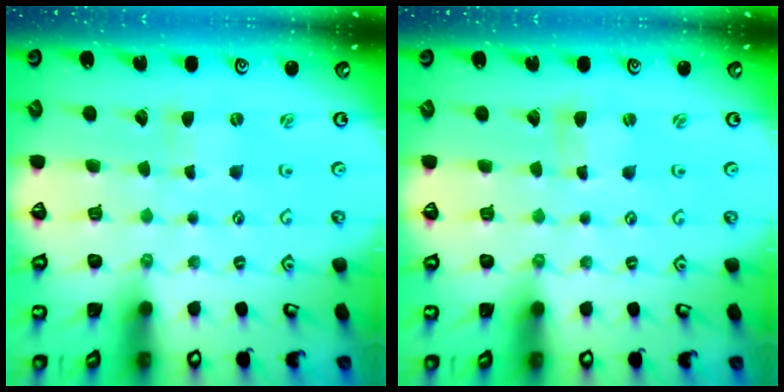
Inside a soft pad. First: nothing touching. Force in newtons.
{"total": 0.7, "press": 0.7, "slide": 0.1}